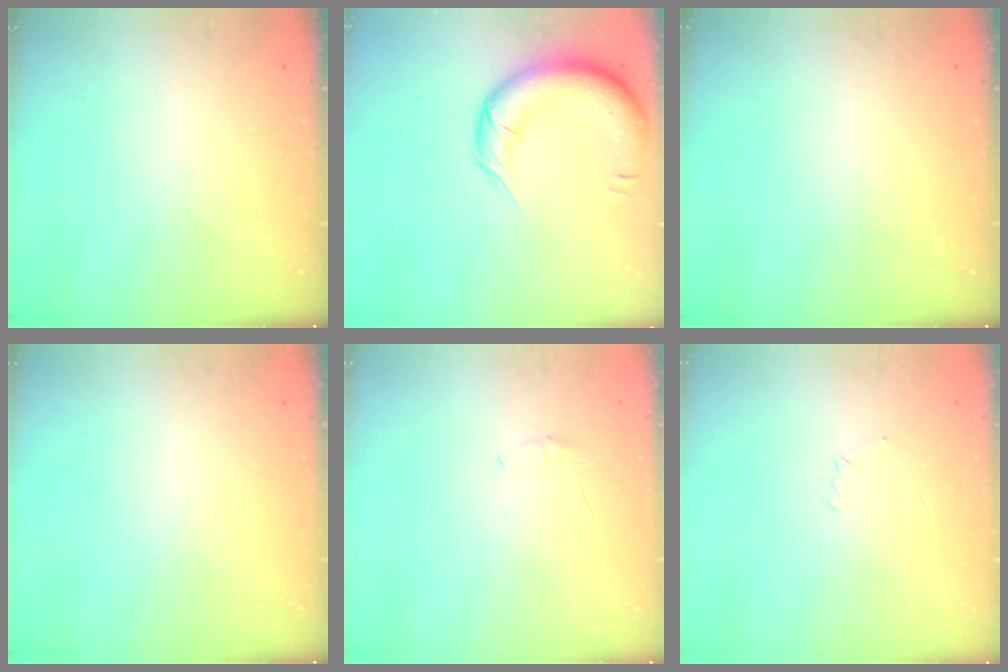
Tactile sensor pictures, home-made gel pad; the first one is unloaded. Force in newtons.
{"total": 14.0, "press": 13.6, "slide": 3.1}
{"total": 0.0}
{"total": 0.0}
{"total": 4.0, "press": 3.8, "slide": 1.2}
{"total": 2.9, "press": 2.8, "slide": 0.8}